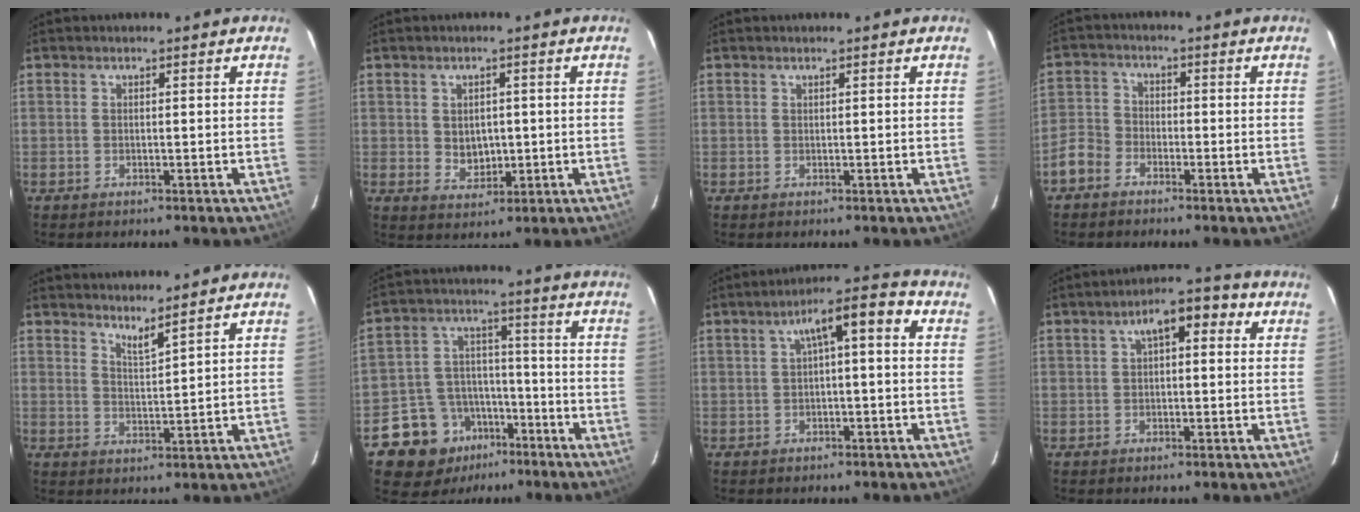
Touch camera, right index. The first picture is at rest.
{"total": 4.5, "force": [0.1, 3.7, 2.6], "torque": [-0.043, 0.001, 0.011]}
{"total": 0.0}
{"total": 5.0, "force": [-3.3, 3.6, 1.3], "torque": [-0.029, 0.015, -0.073]}
{"total": 3.3, "force": [2.9, -0.3, 1.5], "torque": [-0.029, -0.010, 0.045]}
{"total": 12.9, "force": [-8.0, 9.3, 3.9], "torque": [-0.100, 0.041, -0.115]}
{"total": 7.4, "force": [0.9, 2.0, 7.1], "torque": [-0.115, 0.037, 0.022]}
{"total": 6.9, "force": [1.9, 3.2, 5.8], "torque": [-0.095, 0.033, 0.027]}